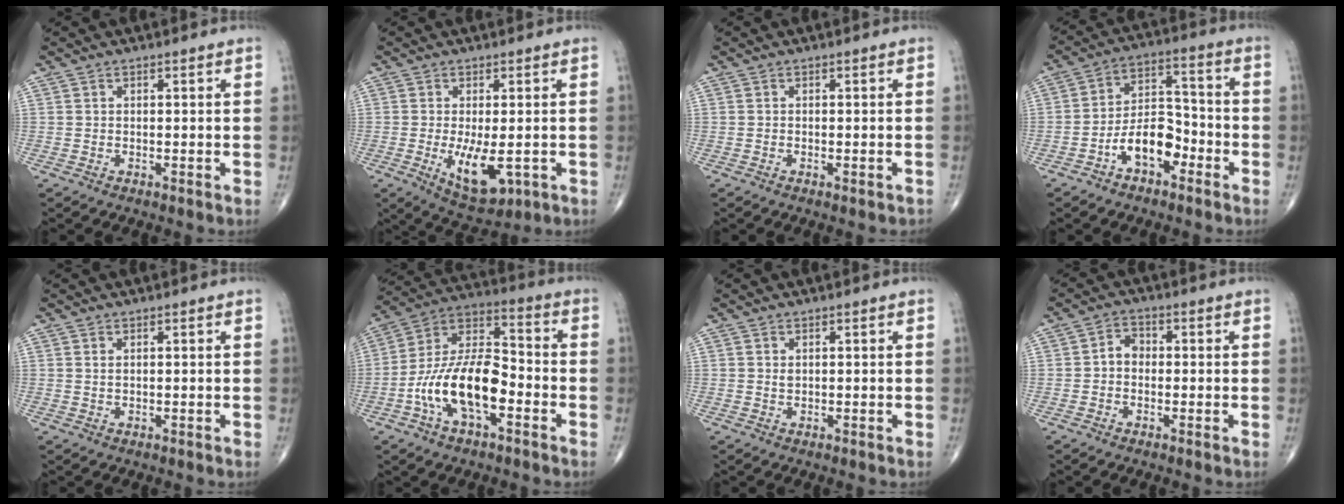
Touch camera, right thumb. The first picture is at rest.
{"total": 8.4, "force": [-1.8, 3.5, 7.4], "torque": [-0.118, -0.021, -0.017]}
{"total": 0.9, "force": [-0.6, 0.2, 0.7], "torque": [-0.010, -0.001, -0.007]}
{"total": 9.7, "force": [-4.7, 5.4, 6.6], "torque": [-0.092, 0.047, -0.087]}
{"total": 0.6, "force": [0.3, 0.2, 0.4], "torque": [-0.009, 0.002, 0.007]}
{"total": 16.5, "force": [-5.4, 7.8, 13.5], "torque": [-0.246, 0.047, -0.102]}
{"total": 0.5, "force": [0.2, 0.4, 0.4], "torque": [-0.005, -0.001, 0.005]}
{"total": 3.3, "force": [-0.4, 2.6, 2.0], "torque": [-0.021, 0.017, -0.017]}